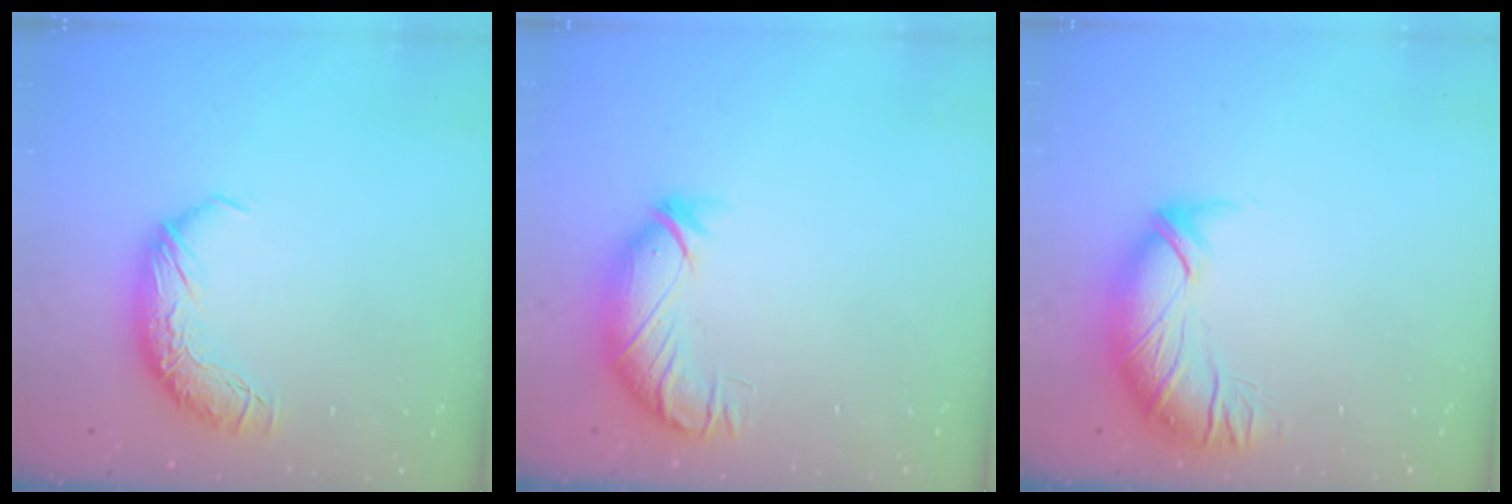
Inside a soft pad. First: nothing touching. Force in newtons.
{"total": 3.8, "press": 3.3, "slide": 1.9}
{"total": 2.9, "press": 1.4, "slide": 2.5}